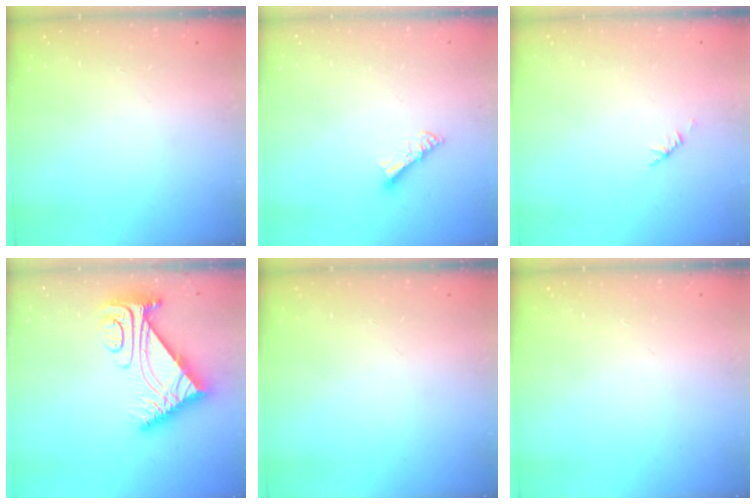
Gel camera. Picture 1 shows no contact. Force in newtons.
{"total": 5.4, "press": 5.4, "slide": 0.2}
{"total": 1.9, "press": 1.8, "slide": 0.6}
{"total": 9.6, "press": 9.6, "slide": 0.9}
{"total": 0.0}
{"total": 0.0}